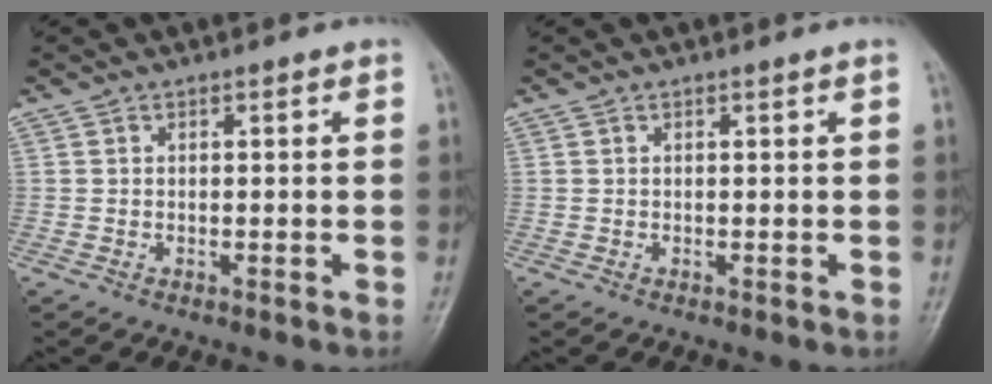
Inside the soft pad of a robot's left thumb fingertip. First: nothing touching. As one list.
[{"total": 0.0}]